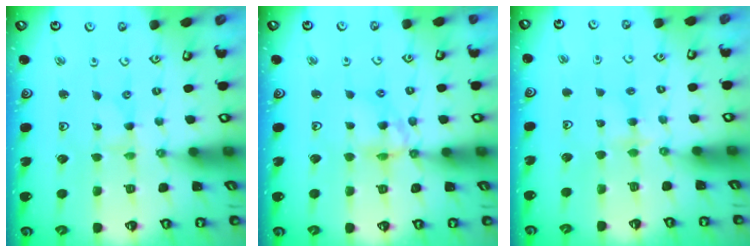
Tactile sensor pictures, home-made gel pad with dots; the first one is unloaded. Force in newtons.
{"total": 9.0, "press": 9.0, "slide": 0.8}
{"total": 2.7, "press": 2.7, "slide": 0.4}